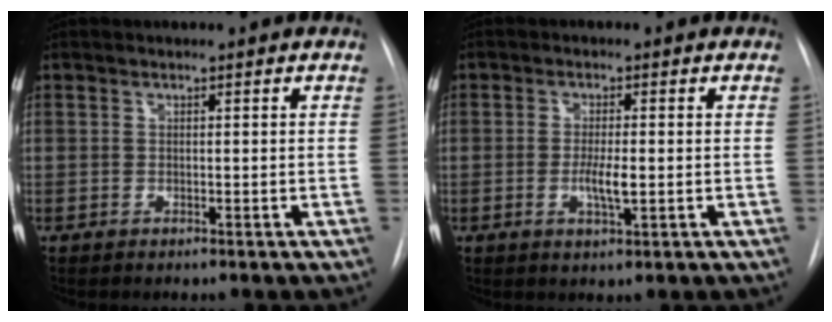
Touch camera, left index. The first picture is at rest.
{"total": 3.5, "force": [-0.6, 0.6, 3.4], "torque": [-0.065, -0.005, -0.009]}